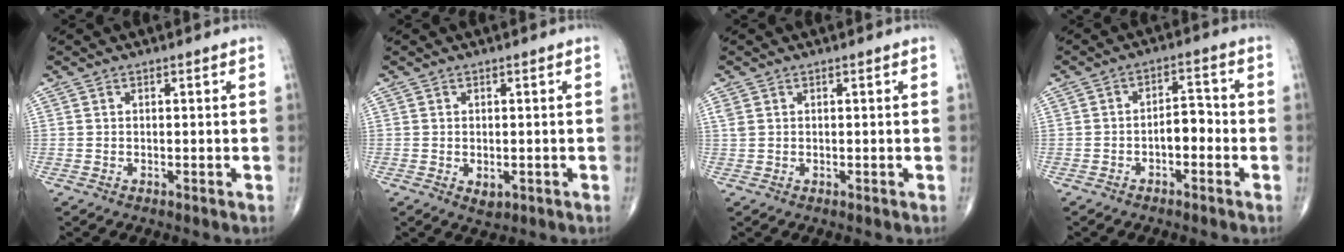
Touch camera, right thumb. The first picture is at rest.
{"total": 2.0, "force": [-0.4, 1.3, 1.5], "torque": [-0.015, -0.003, -0.001]}
{"total": 1.2, "force": [0.5, 0.8, 0.7], "torque": [-0.021, 0.008, 0.014]}
{"total": 4.6, "force": [-1.6, 2.5, 3.5], "torque": [-0.037, 0.025, -0.032]}